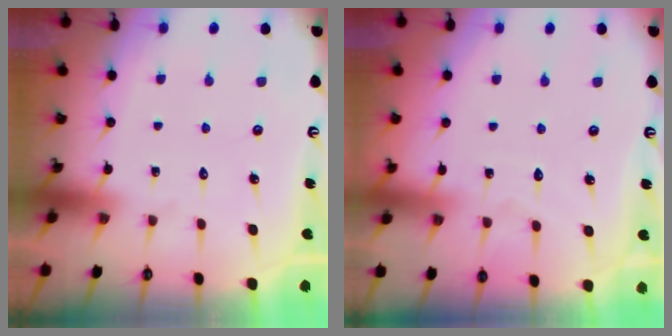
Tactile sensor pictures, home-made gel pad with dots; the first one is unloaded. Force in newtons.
{"total": 2.9, "press": 2.9, "slide": 0.4}